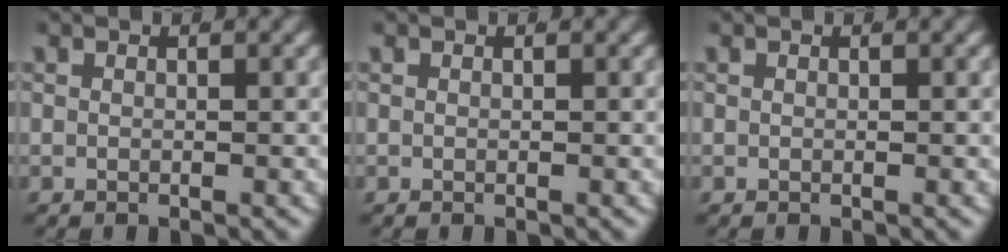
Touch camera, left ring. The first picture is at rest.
{"total": 0.0}
{"total": 0.0}